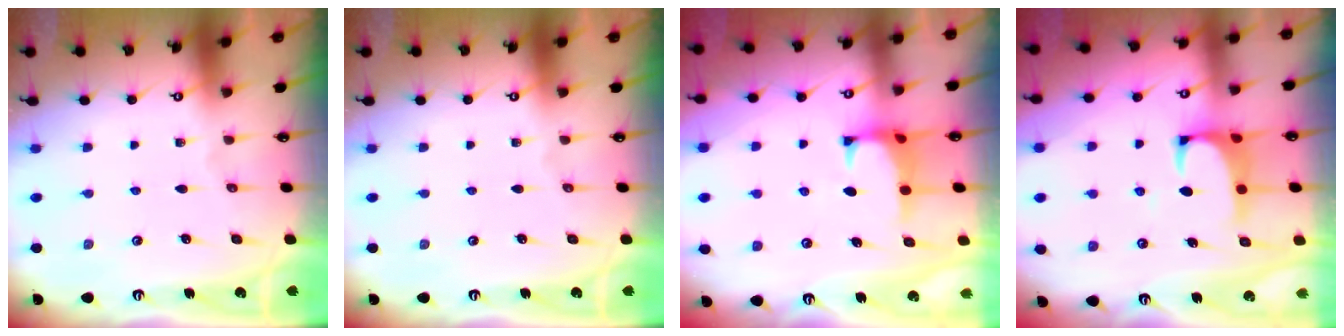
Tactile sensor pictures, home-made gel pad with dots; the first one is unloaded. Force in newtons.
{"total": 0.0}
{"total": 1.3, "press": 1.1, "slide": 0.6}
{"total": 1.6, "press": 1.3, "slide": 0.8}